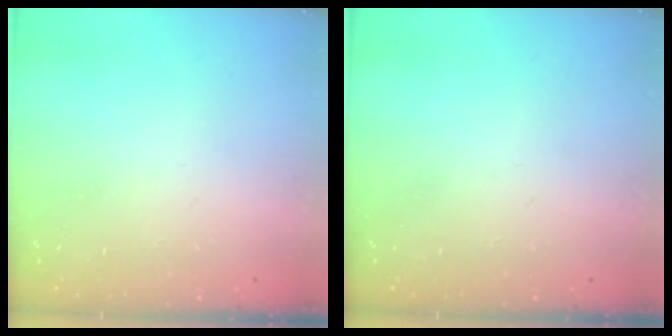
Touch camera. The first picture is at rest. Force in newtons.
{"total": 0.0}